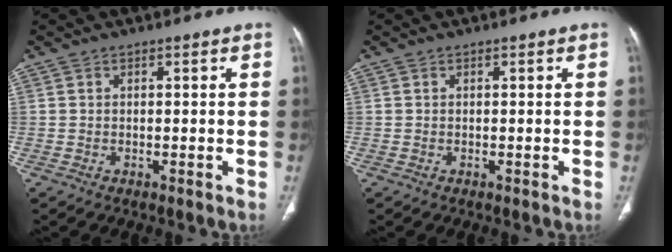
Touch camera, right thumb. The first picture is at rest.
{"total": 0.0}